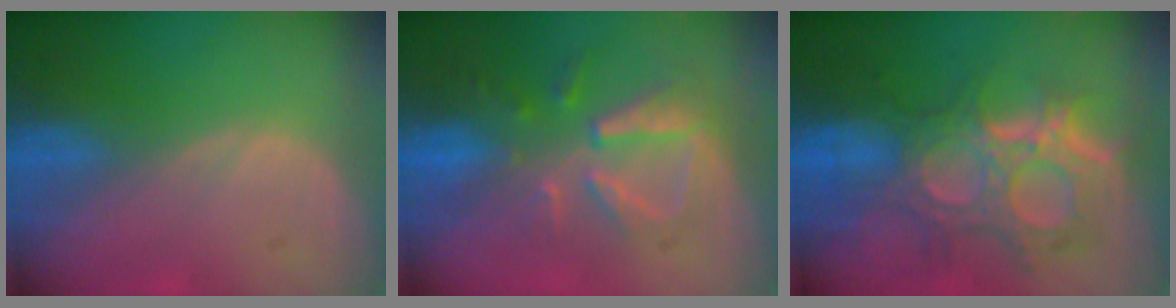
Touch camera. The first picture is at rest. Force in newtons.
{"total": 7.8, "press": 7.6, "slide": 1.5}
{"total": 12.0, "press": 10.6, "slide": 5.6}